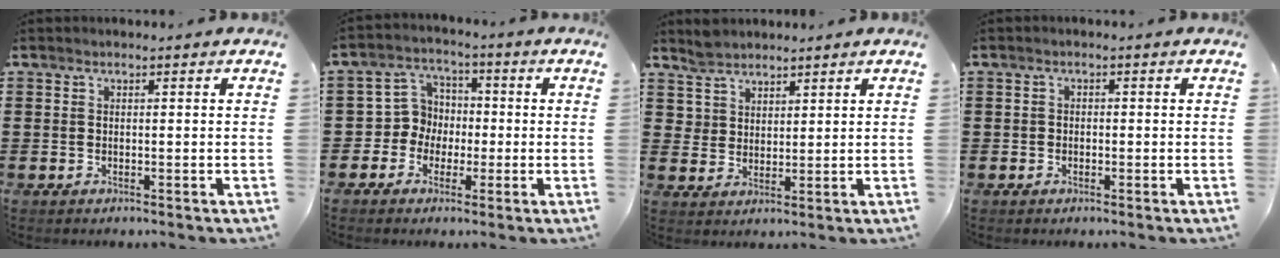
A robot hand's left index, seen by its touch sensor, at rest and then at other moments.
{"total": 6.1, "force": [-0.8, 5.9, 1.3], "torque": [-0.057, 0.006, -0.019]}
{"total": 4.1, "force": [3.4, 2.3, -0.2], "torque": [-0.014, 0.004, 0.068]}
{"total": 1.2, "force": [-0.5, 1.0, 0.3], "torque": [-0.009, 0.003, -0.011]}